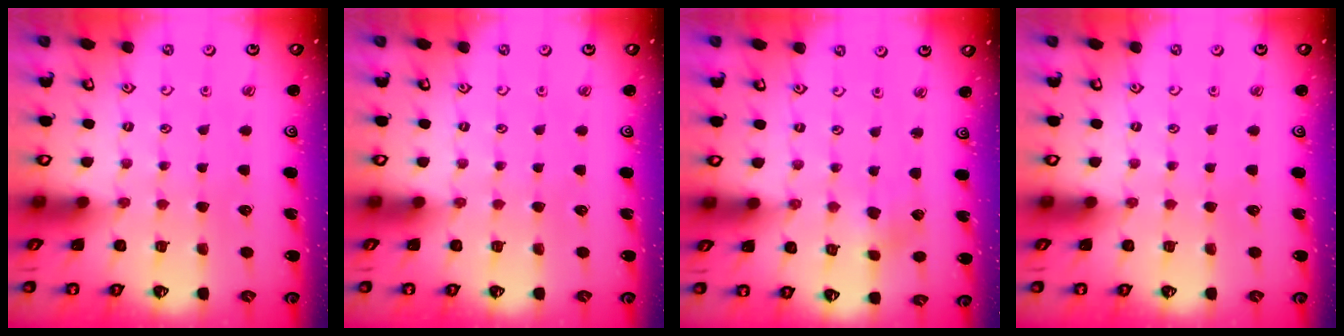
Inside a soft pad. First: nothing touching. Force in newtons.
{"total": 0.0}
{"total": 2.7, "press": 2.6, "slide": 0.4}
{"total": 0.0}